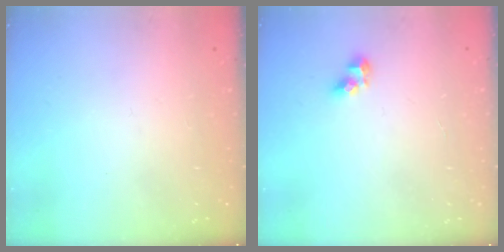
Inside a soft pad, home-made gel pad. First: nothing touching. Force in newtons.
{"total": 5.2, "press": 5.2, "slide": 0.4}